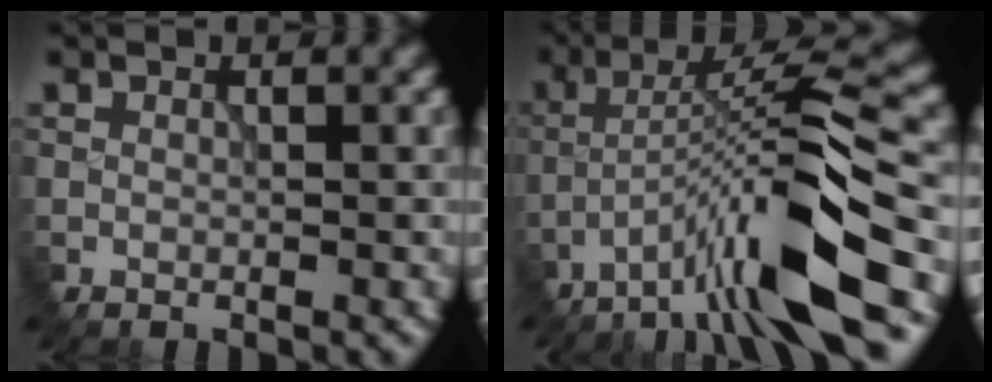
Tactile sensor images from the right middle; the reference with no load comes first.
{"total": 10.3, "force": [-5.7, 1.2, 8.5], "torque": [-0.146, 0.016, -0.100]}